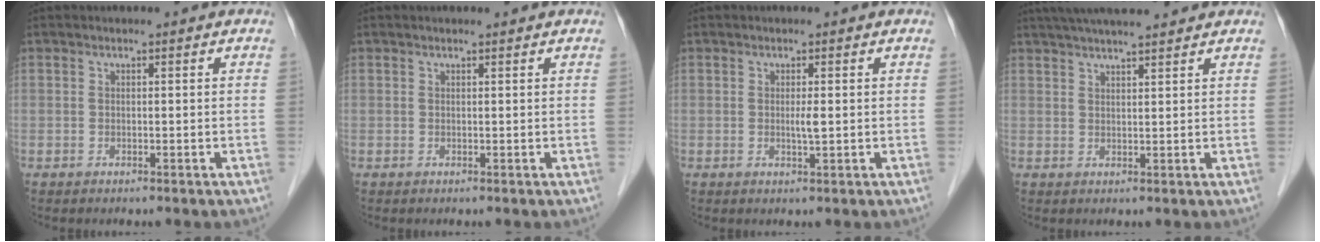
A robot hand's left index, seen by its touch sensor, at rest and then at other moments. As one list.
[{"total": 0.9, "force": [0.9, 0.0, 0.2], "torque": [-0.009, 0.007, 0.013]}, {"total": 1.5, "force": [0.1, 0.0, 1.5], "torque": [-0.030, -0.002, 0.002]}, {"total": 10.5, "force": [9.1, 1.1, 5.0], "torque": [-0.080, 0.034, 0.133]}]